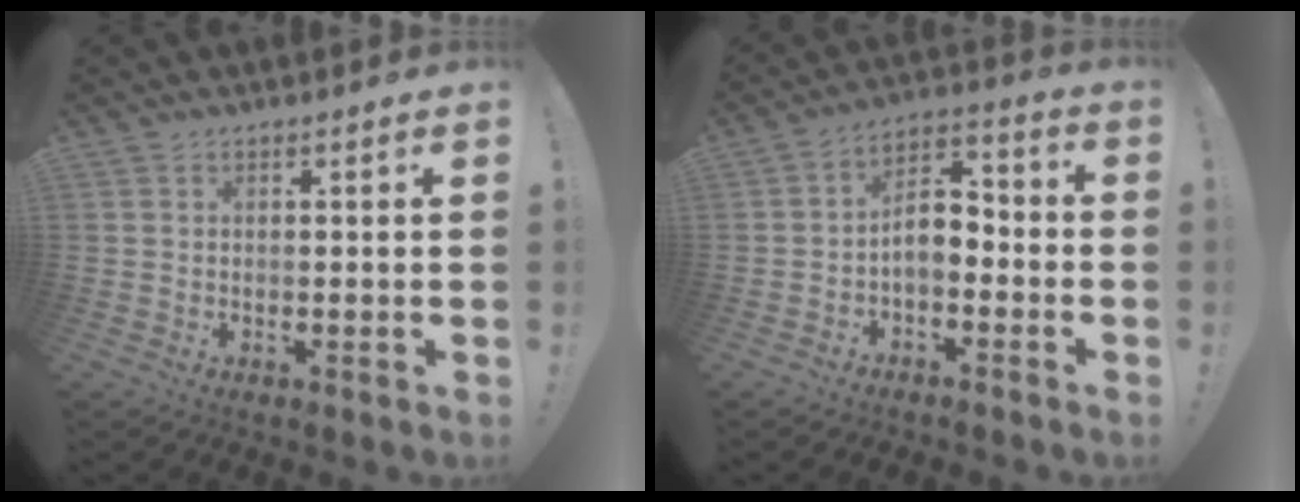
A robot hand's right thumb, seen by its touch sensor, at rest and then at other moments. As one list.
[{"total": 7.2, "force": [-2.6, 5.1, 4.3], "torque": [-0.076, 0.015, -0.044]}]